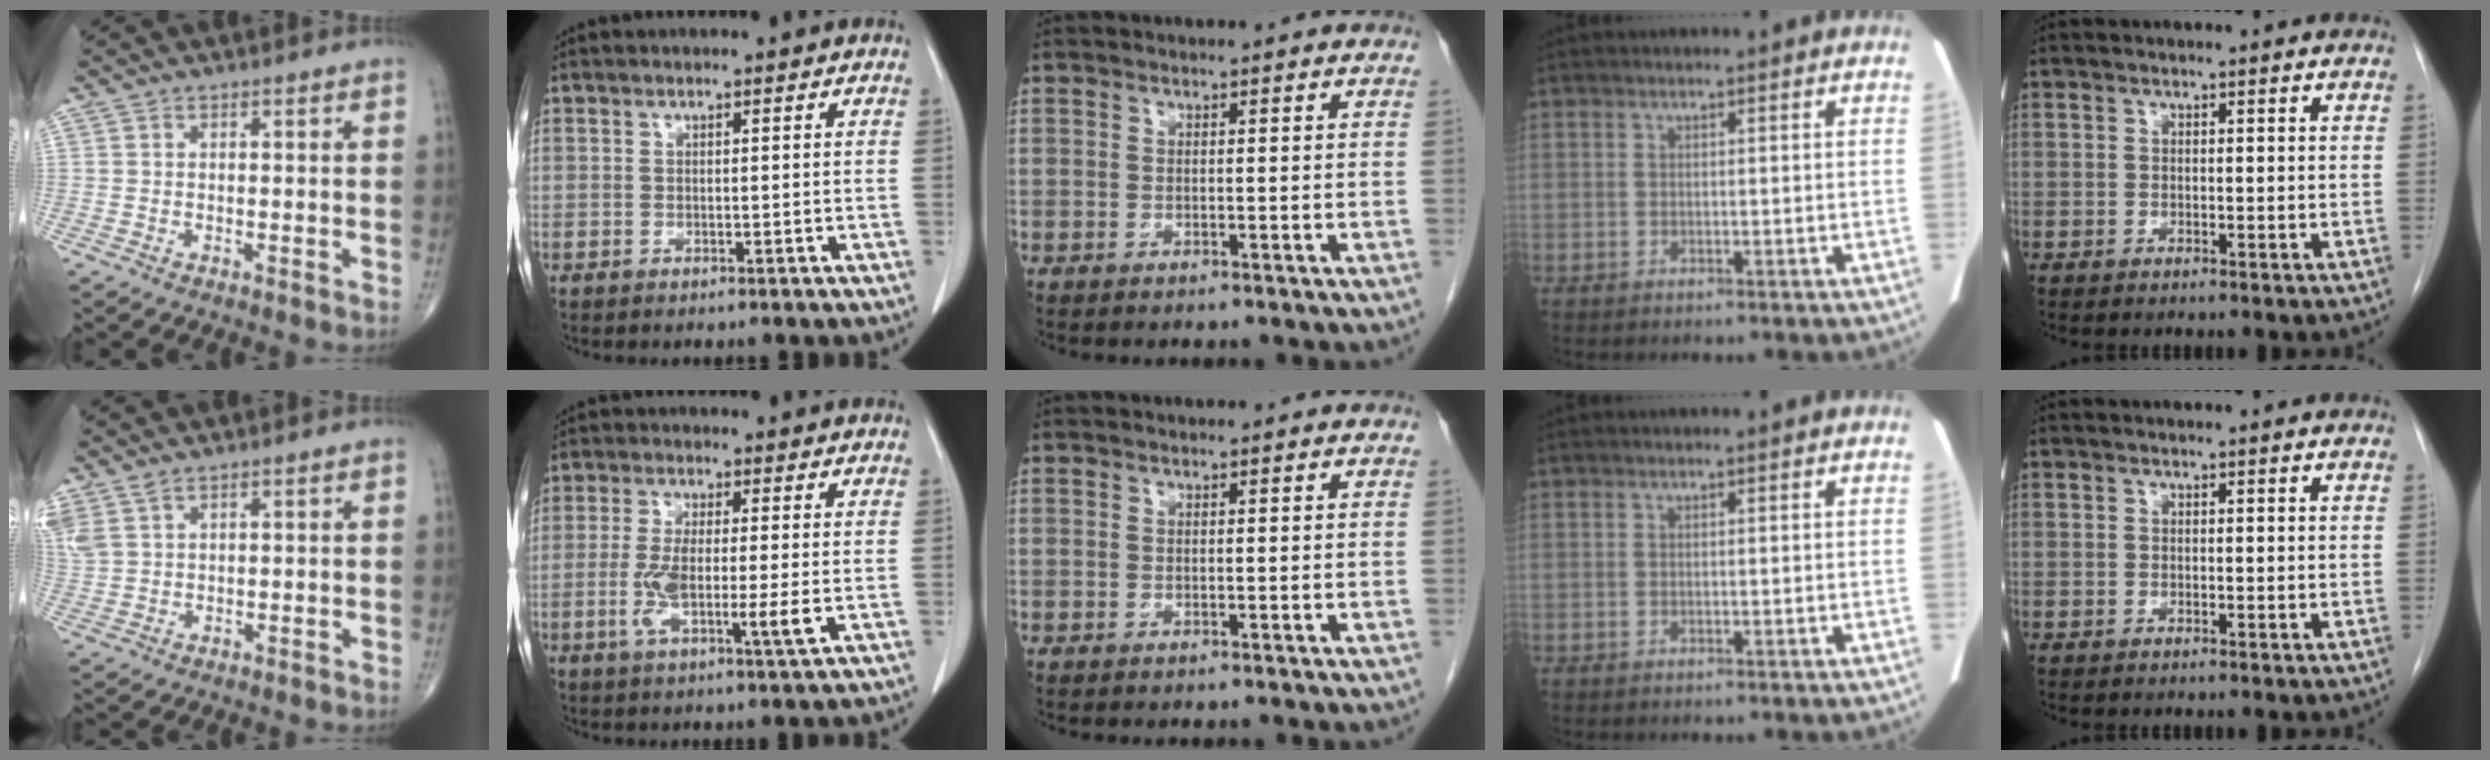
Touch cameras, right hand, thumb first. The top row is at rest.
{"thumb": {"total": 5.0, "force": [3.3, 2.3, 3.0], "torque": [-0.081, 0.002, 0.081]}, "index": {"total": 8.4, "force": [-1.6, 0.9, 8.2], "torque": [-0.155, -0.013, -0.032]}}